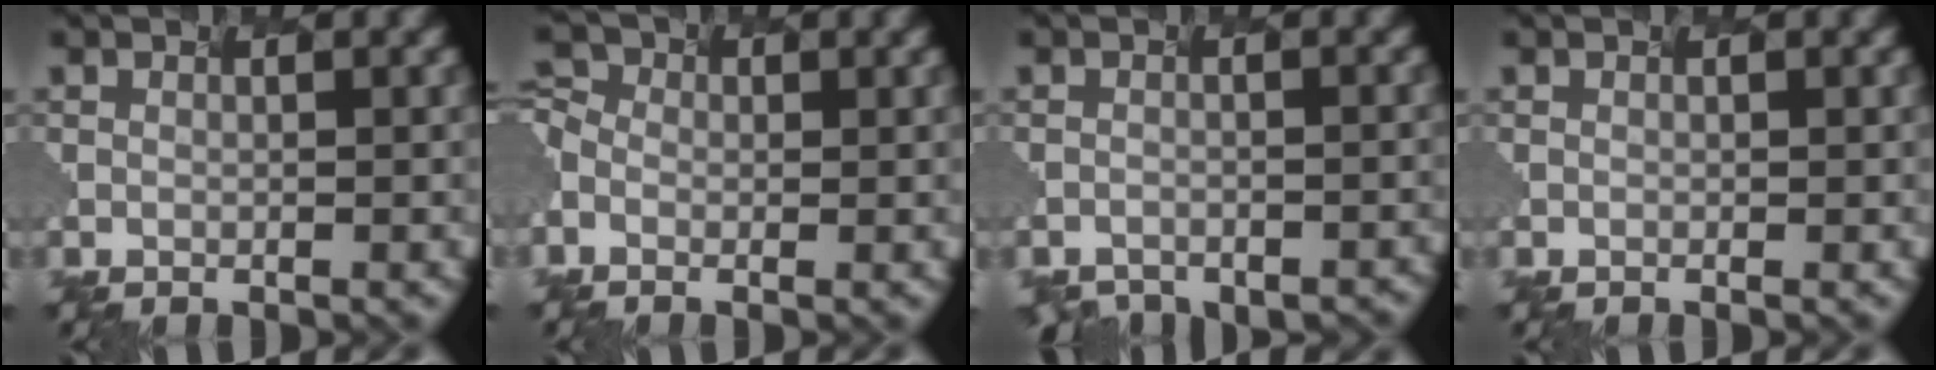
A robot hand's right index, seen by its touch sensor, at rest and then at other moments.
{"total": 3.9, "force": [-1.7, 2.9, 2.0], "torque": [-0.043, 0.014, -0.030]}
{"total": 6.4, "force": [-5.8, 2.4, 1.5], "torque": [-0.009, 0.001, -0.051]}
{"total": 0.0}